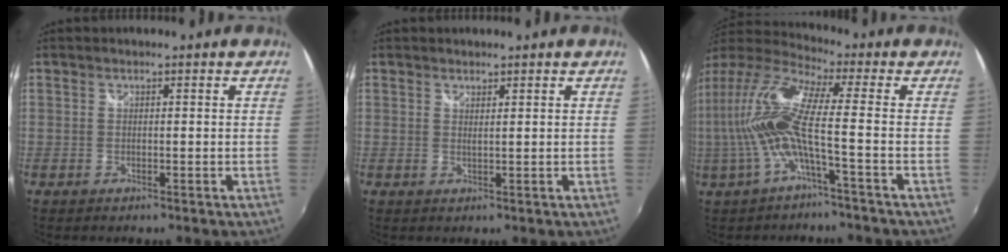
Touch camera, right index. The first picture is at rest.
{"total": 1.1, "force": [1.0, 0.0, 0.3], "torque": [-0.007, -0.003, 0.016]}
{"total": 13.7, "force": [-1.7, 1.1, 13.6], "torque": [-0.258, -0.009, -0.033]}